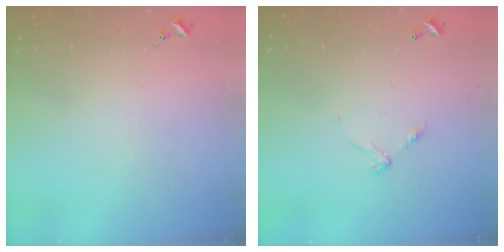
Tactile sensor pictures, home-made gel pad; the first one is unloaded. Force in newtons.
{"total": 5.6, "press": 5.6, "slide": 0.5}